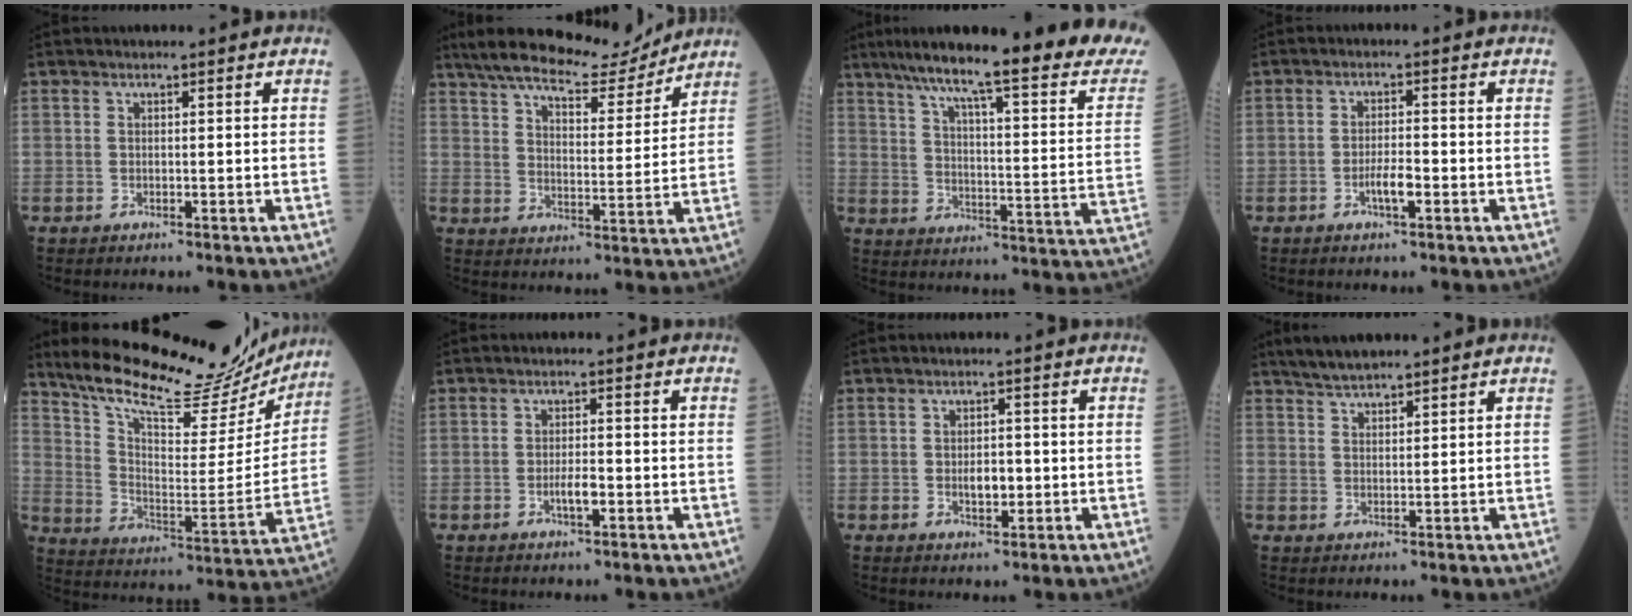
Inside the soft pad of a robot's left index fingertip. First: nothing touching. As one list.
[{"total": 15.3, "force": [13.7, 2.9, 6.2], "torque": [-0.103, 0.005, 0.207]}, {"total": 28.2, "force": [23.5, 1.2, 15.6], "torque": [-0.232, -0.058, 0.304]}, {"total": 3.0, "force": [-1.4, 0.6, 2.6], "torque": [-0.050, 0.001, -0.026]}, {"total": 24.9, "force": [22.2, 5.6, 9.7], "torque": [-0.158, -0.028, 0.315]}, {"total": 2.4, "force": [-0.9, 0.6, 2.2], "torque": [-0.039, 0.001, -0.016]}, {"total": 3.0, "force": [-0.5, 1.6, 2.5], "torque": [-0.043, 0.001, -0.006]}, {"total": 4.1, "force": [3.7, 0.7, 1.6], "torque": [-0.037, 0.017, 0.072]}]